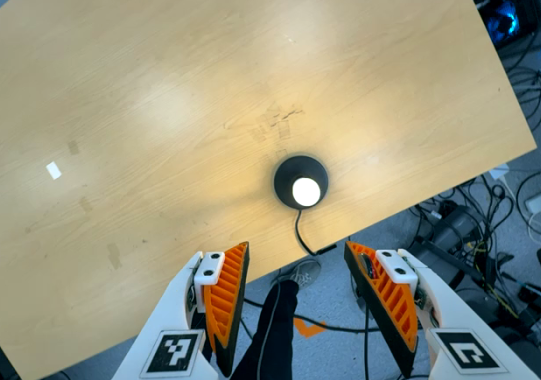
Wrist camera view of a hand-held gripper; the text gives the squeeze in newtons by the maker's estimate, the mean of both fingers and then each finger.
{"total": 0.0}